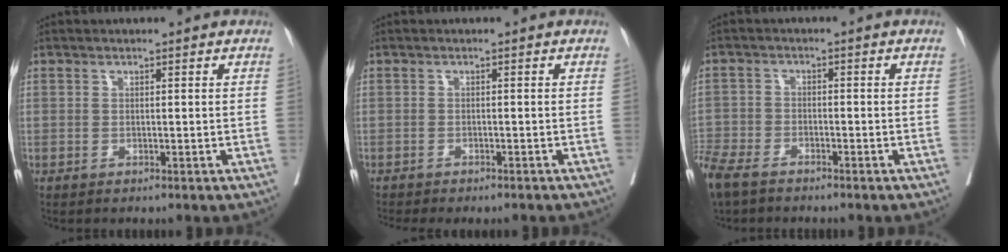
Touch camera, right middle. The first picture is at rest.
{"total": 5.3, "force": [-4.8, 0.8, 2.1], "torque": [-0.016, -0.001, -0.064]}
{"total": 9.2, "force": [-7.2, 3.7, 4.4], "torque": [-0.108, -0.014, -0.135]}